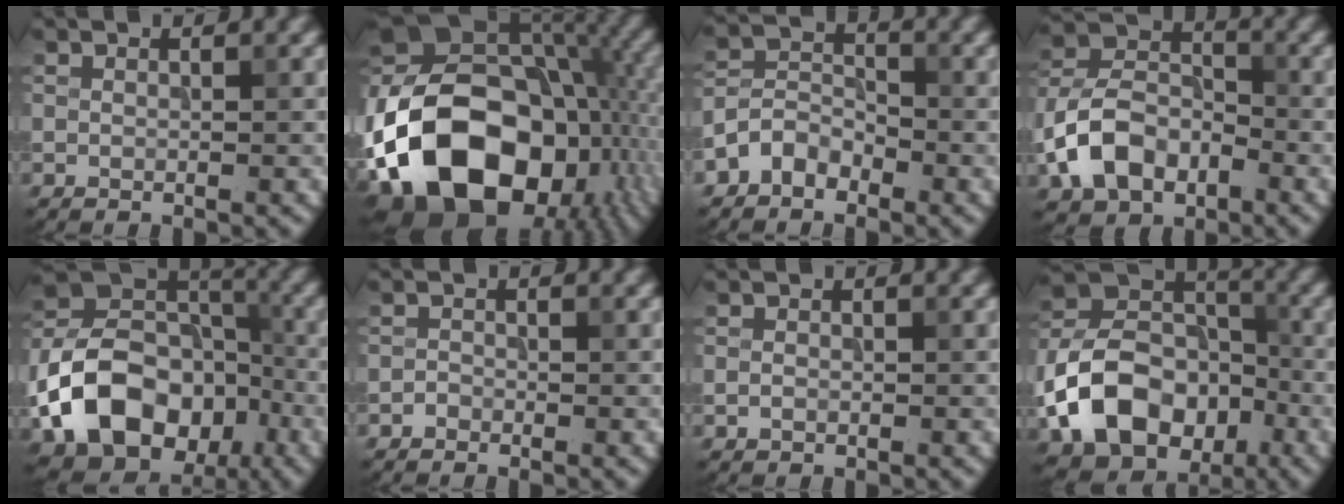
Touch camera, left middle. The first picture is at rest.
{"total": 20.0, "force": [-5.9, 13.5, 13.6], "torque": [-0.267, -0.008, -0.094]}
{"total": 3.1, "force": [-2.1, 1.9, 1.1], "torque": [-0.020, 0.012, -0.049]}
{"total": 7.1, "force": [-2.8, 4.9, 4.3], "torque": [-0.088, 0.005, -0.062]}
{"total": 12.3, "force": [-4.5, 9.0, 7.1], "torque": [-0.145, 0.004, -0.091]}
{"total": 0.7, "force": [-0.6, 0.4, 0.1], "torque": [0.003, 0.000, -0.012]}
{"total": 0.8, "force": [-0.2, 0.6, 0.4], "torque": [-0.007, 0.000, -0.006]}
{"total": 10.9, "force": [-3.8, 8.0, 6.4], "torque": [-0.128, 0.009, -0.083]}